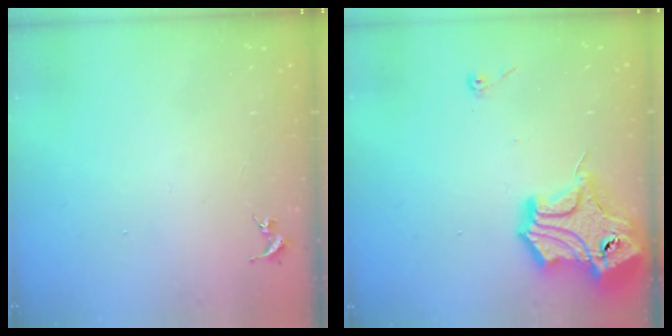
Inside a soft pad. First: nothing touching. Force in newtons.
{"total": 17.4, "press": 17.3, "slide": 2.1}